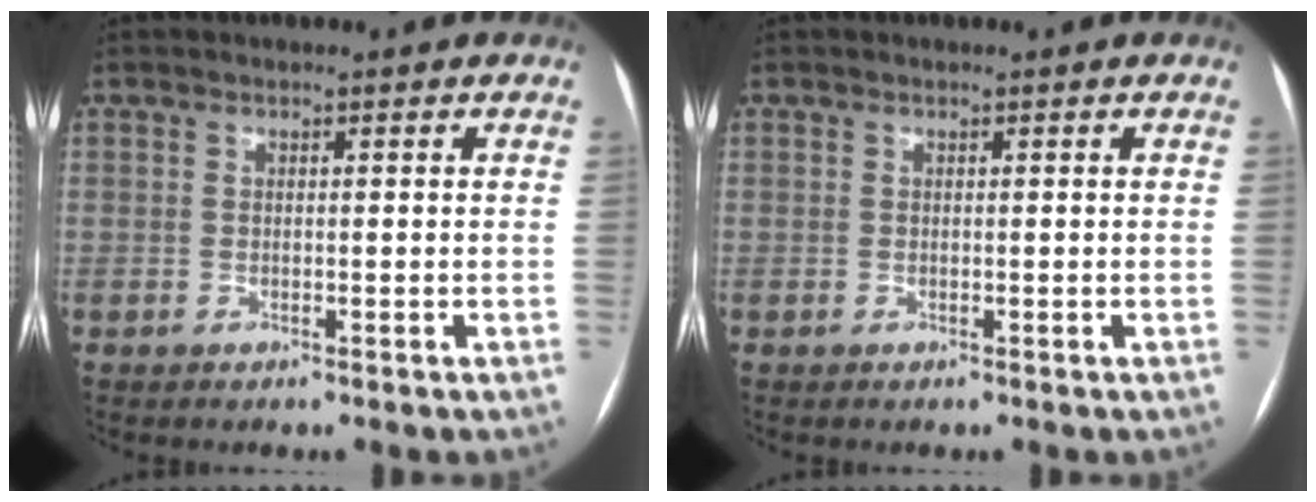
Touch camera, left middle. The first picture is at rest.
{"total": 0.0}